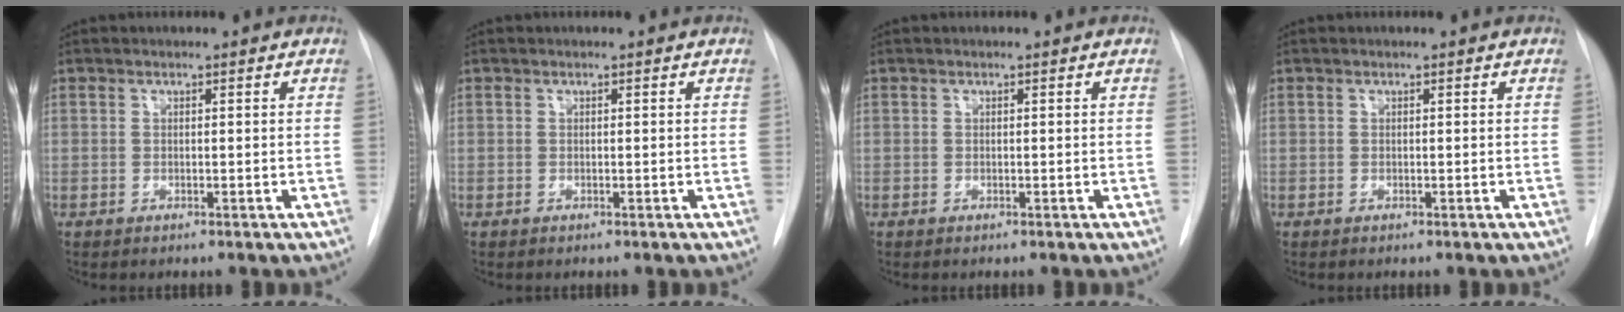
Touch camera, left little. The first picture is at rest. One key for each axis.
{"total": 0.0}
{"total": 0.0}
{"total": 0.0}